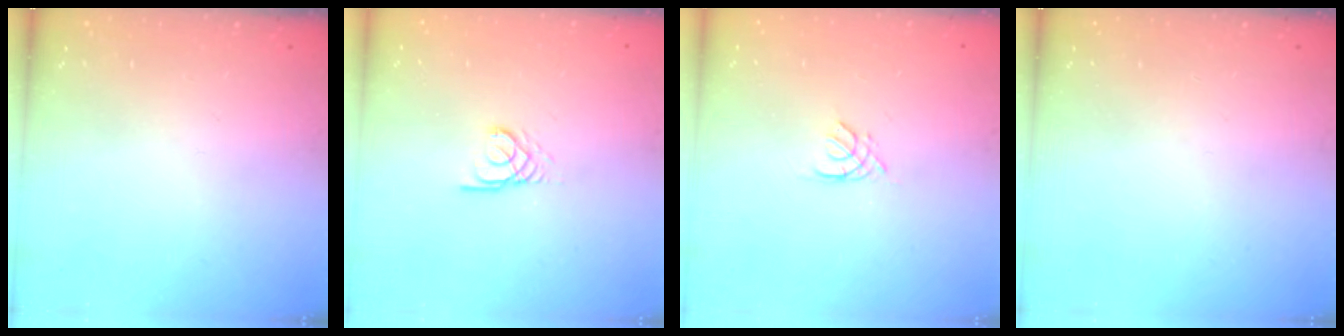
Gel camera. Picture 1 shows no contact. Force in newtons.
{"total": 2.6, "press": 2.6, "slide": 0.1}
{"total": 1.4, "press": 1.4, "slide": 0.4}
{"total": 0.0}